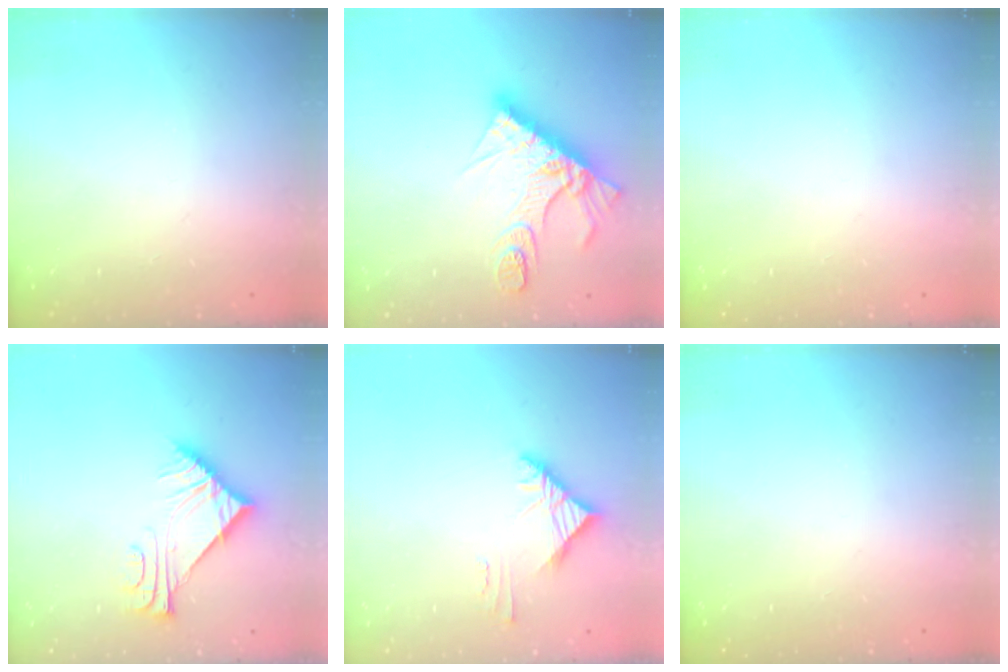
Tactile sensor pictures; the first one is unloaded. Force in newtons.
{"total": 14.5, "press": 14.4, "slide": 1.2}
{"total": 0.0}
{"total": 7.7, "press": 7.7, "slide": 0.1}
{"total": 4.3, "press": 4.3, "slide": 0.5}
{"total": 0.0}